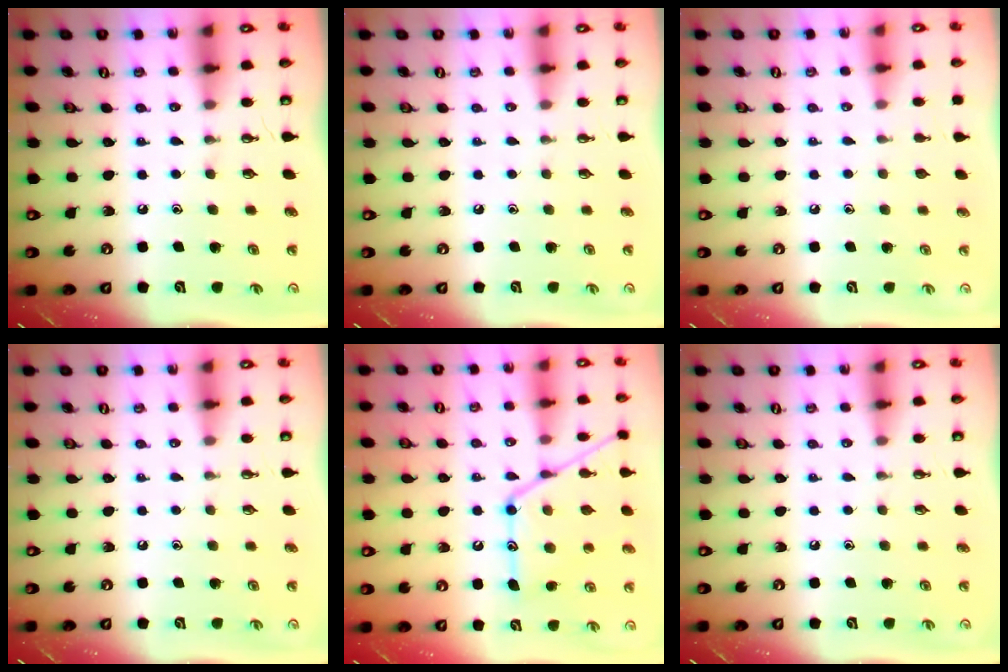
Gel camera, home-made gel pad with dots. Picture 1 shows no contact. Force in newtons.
{"total": 0.0}
{"total": 0.0}
{"total": 0.0}
{"total": 17.3, "press": 17.3, "slide": 1.3}
{"total": 0.0}